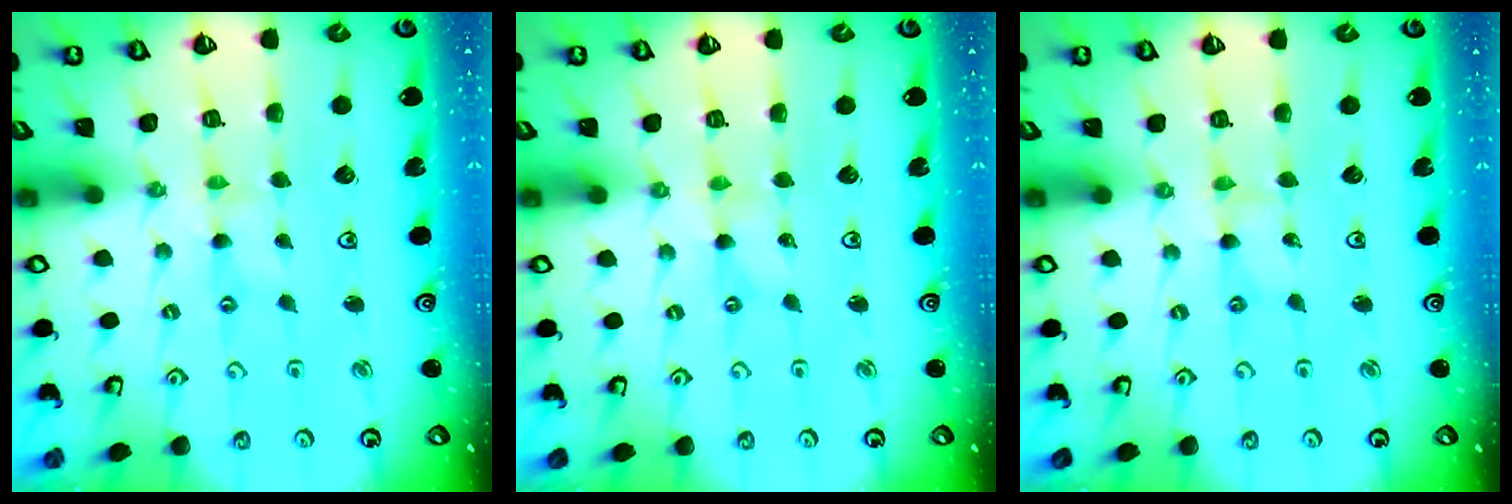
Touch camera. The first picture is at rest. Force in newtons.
{"total": 0.0}
{"total": 0.0}